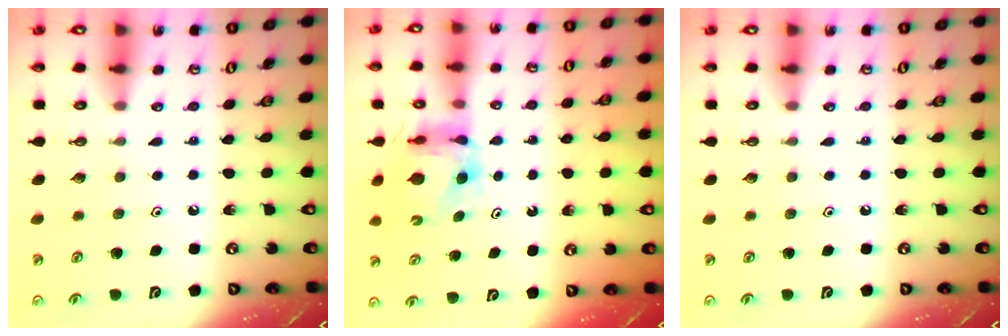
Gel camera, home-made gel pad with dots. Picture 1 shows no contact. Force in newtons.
{"total": 6.6, "press": 6.5, "slide": 0.8}
{"total": 0.0}